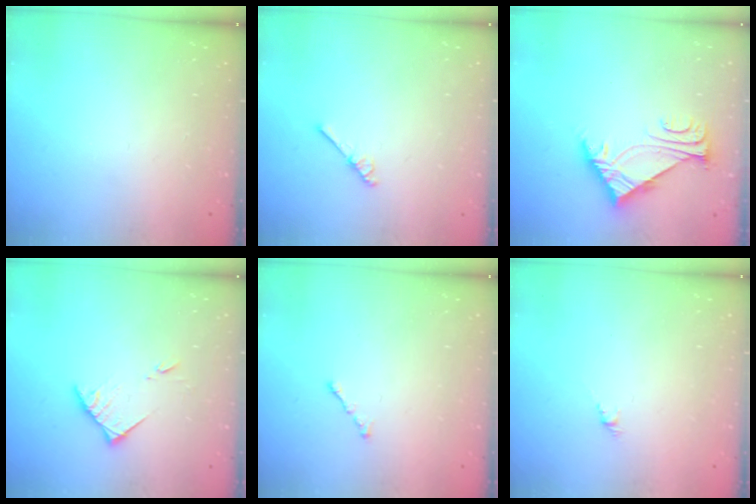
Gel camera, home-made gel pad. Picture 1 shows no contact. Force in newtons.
{"total": 2.9, "press": 2.9, "slide": 0.3}
{"total": 6.4, "press": 6.3, "slide": 1.0}
{"total": 5.0, "press": 5.0, "slide": 0.8}
{"total": 0.6, "press": 0.5, "slide": 0.4}
{"total": 1.9, "press": 1.8, "slide": 0.7}